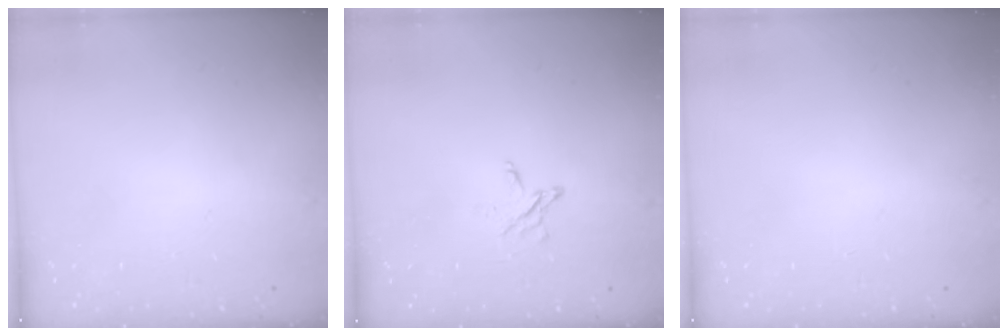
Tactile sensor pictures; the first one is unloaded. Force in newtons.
{"total": 3.6, "press": 3.6, "slide": 0.3}
{"total": 0.0}